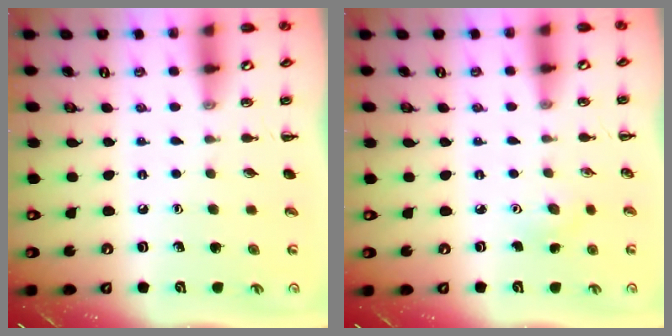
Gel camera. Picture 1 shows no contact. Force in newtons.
{"total": 3.0, "press": 2.8, "slide": 0.8}